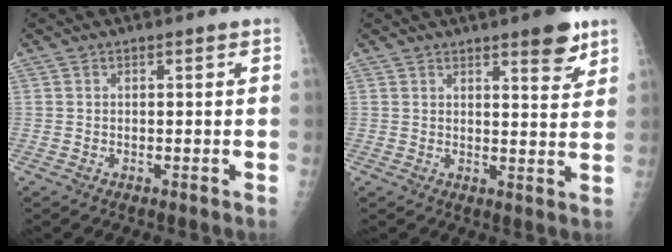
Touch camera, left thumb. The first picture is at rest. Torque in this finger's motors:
{"motor_torque": [0.84, 0.26, 0.45, -0.32, 0.16]}